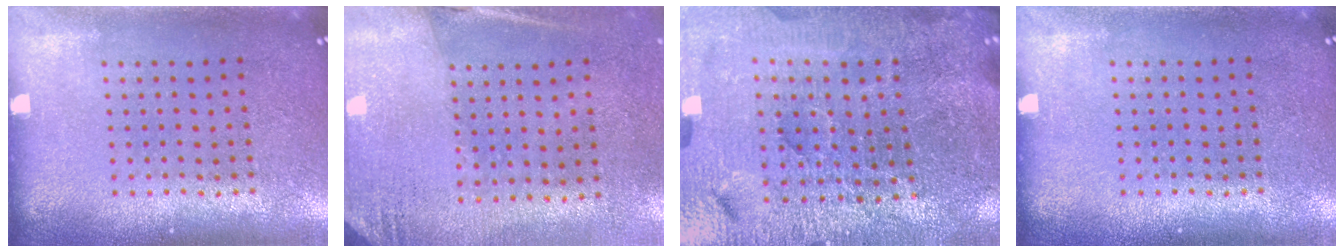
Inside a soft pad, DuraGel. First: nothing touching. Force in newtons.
{"total": 2.7, "press": 2.4, "slide": 1.3}
{"total": 5.2, "press": 4.9, "slide": 1.7}
{"total": 0.0}